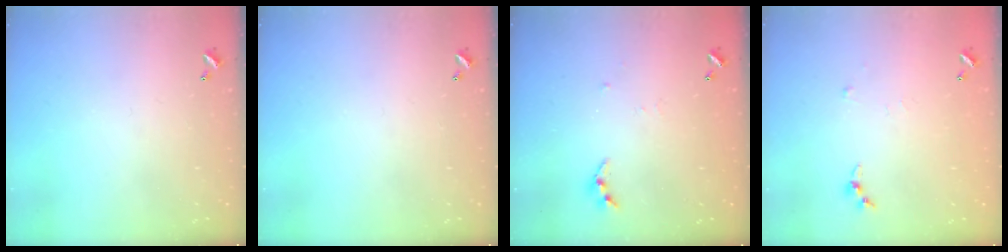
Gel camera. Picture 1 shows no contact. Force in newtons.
{"total": 0.0}
{"total": 6.1, "press": 6.1, "slide": 0.2}
{"total": 4.6, "press": 4.5, "slide": 0.6}